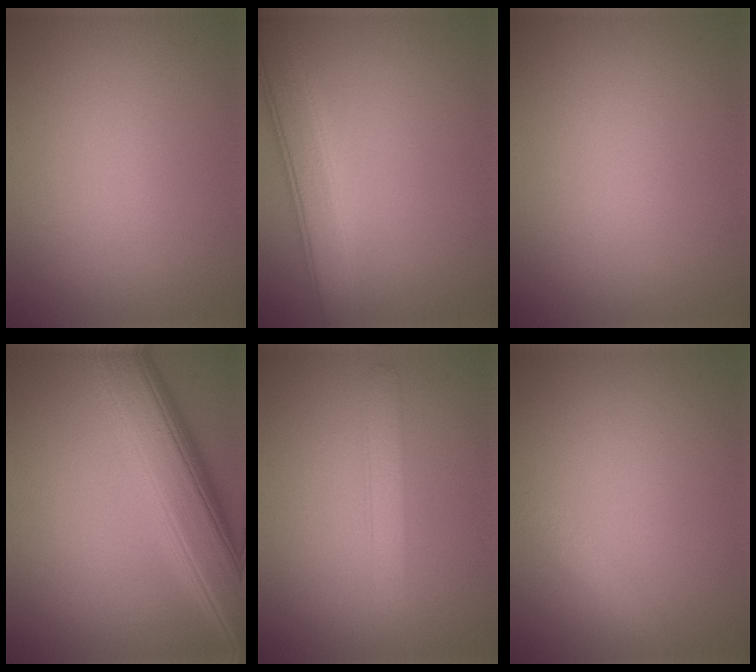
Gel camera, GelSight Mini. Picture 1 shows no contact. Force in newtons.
{"total": 5.1, "press": 5.1, "slide": 0.3}
{"total": 0.0}
{"total": 9.6, "press": 9.6, "slide": 0.3}
{"total": 1.8, "press": 1.8, "slide": 0.0}
{"total": 1.8, "press": 1.8, "slide": 0.1}